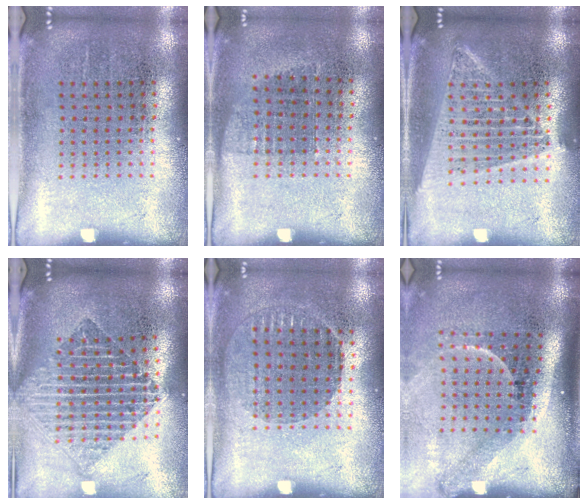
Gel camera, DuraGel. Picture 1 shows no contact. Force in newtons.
{"total": 0.8, "press": 0.7, "slide": 0.4}
{"total": 1.6, "press": 1.5, "slide": 0.7}
{"total": 2.2, "press": 1.8, "slide": 1.3}
{"total": 0.9, "press": 0.8, "slide": 0.4}
{"total": 2.2, "press": 1.5, "slide": 1.7}